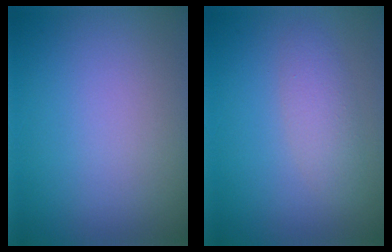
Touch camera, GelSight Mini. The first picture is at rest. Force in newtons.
{"total": 2.2, "press": 2.2, "slide": 0.1}